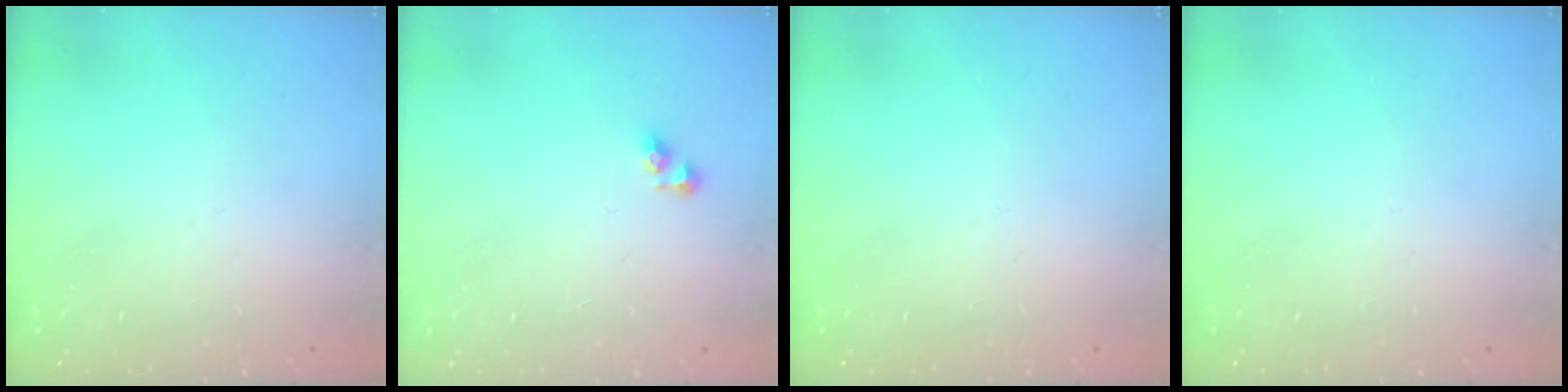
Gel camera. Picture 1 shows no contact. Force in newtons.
{"total": 3.2, "press": 3.2, "slide": 0.5}
{"total": 0.0}
{"total": 0.0}